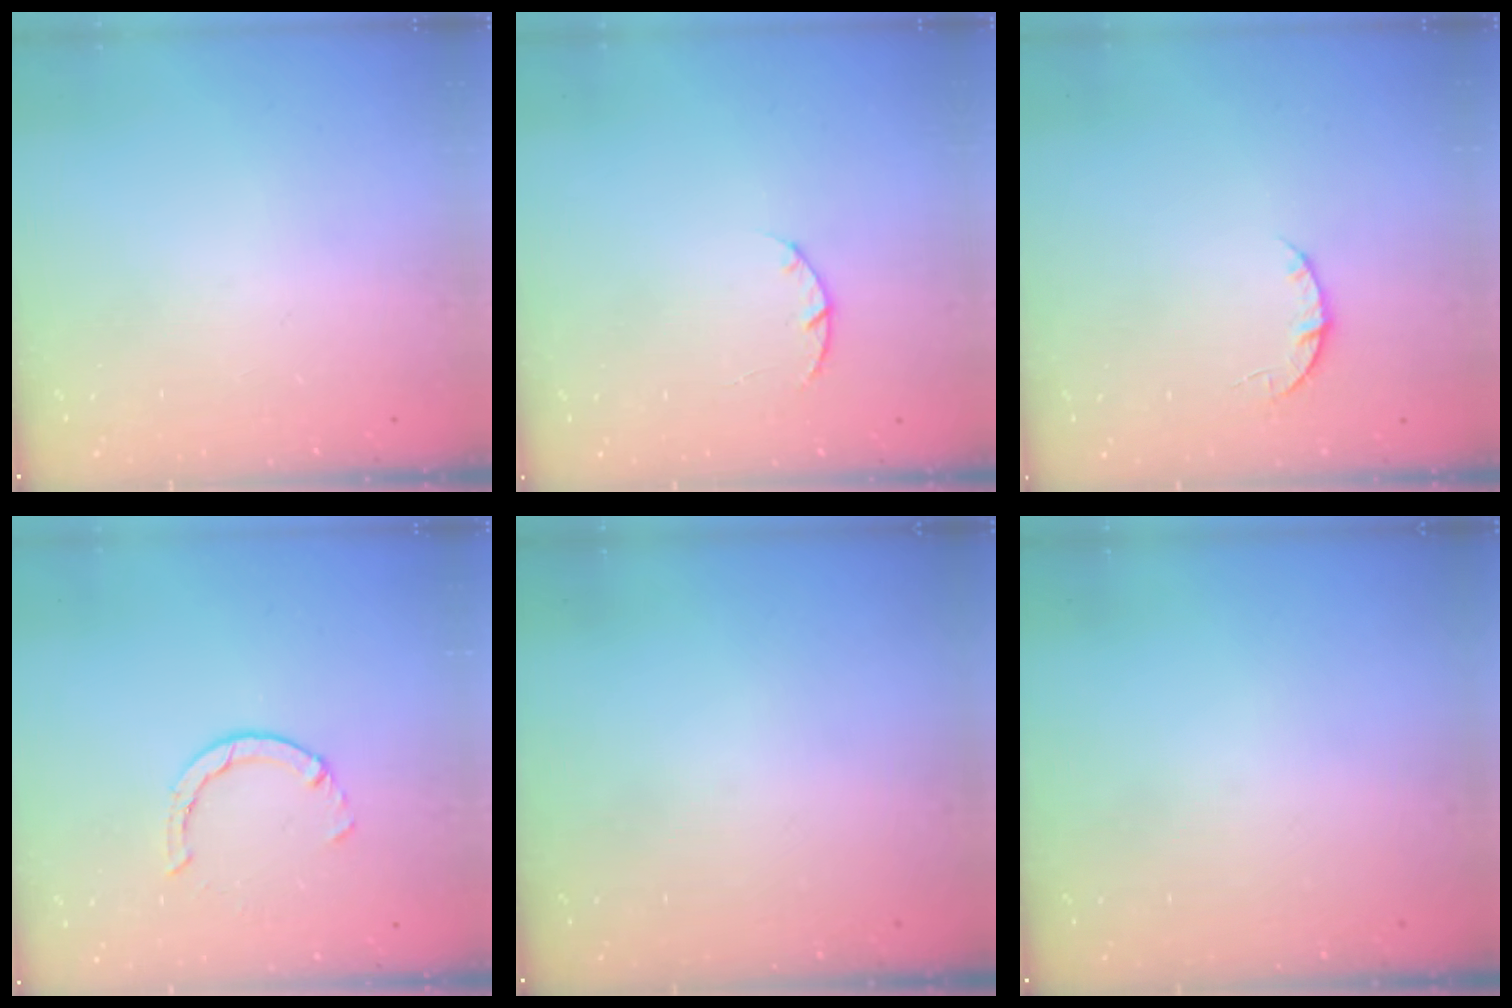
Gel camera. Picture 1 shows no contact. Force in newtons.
{"total": 2.9, "press": 2.9, "slide": 0.5}
{"total": 3.5, "press": 3.4, "slide": 0.4}
{"total": 2.9, "press": 2.9, "slide": 0.4}
{"total": 0.0}
{"total": 0.0}